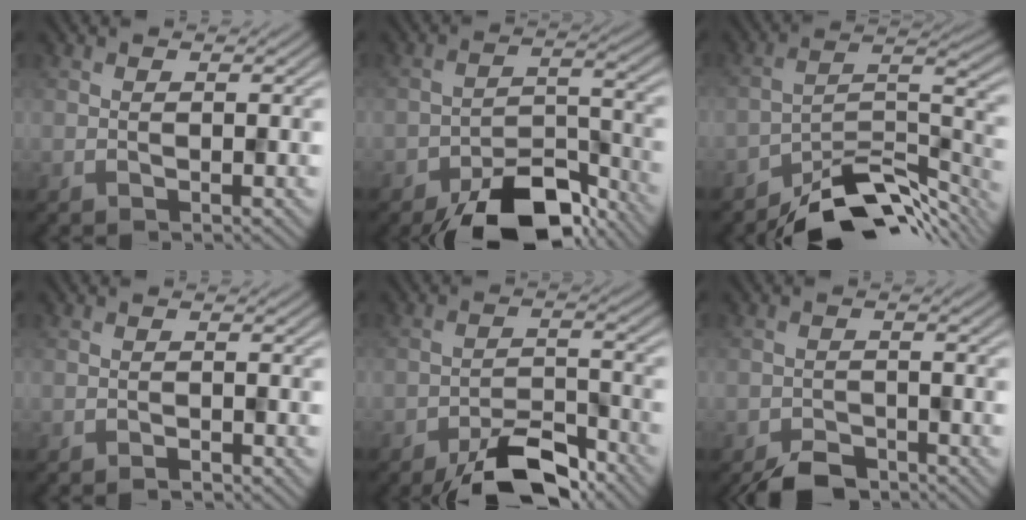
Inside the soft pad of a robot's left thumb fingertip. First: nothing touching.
{"total": 10.8, "force": [-8.0, 4.4, 5.8], "torque": [-0.079, -0.003, -0.137]}
{"total": 11.1, "force": [-8.6, 3.6, 6.0], "torque": [-0.084, -0.002, -0.157]}
{"total": 0.8, "force": [-0.7, 0.1, 0.3], "torque": [-0.005, 0.002, -0.013]}
{"total": 7.5, "force": [-5.6, 2.5, 4.3], "torque": [-0.067, 0.004, -0.102]}
{"total": 4.1, "force": [-3.4, 1.6, 1.5], "torque": [-0.026, -0.004, -0.064]}